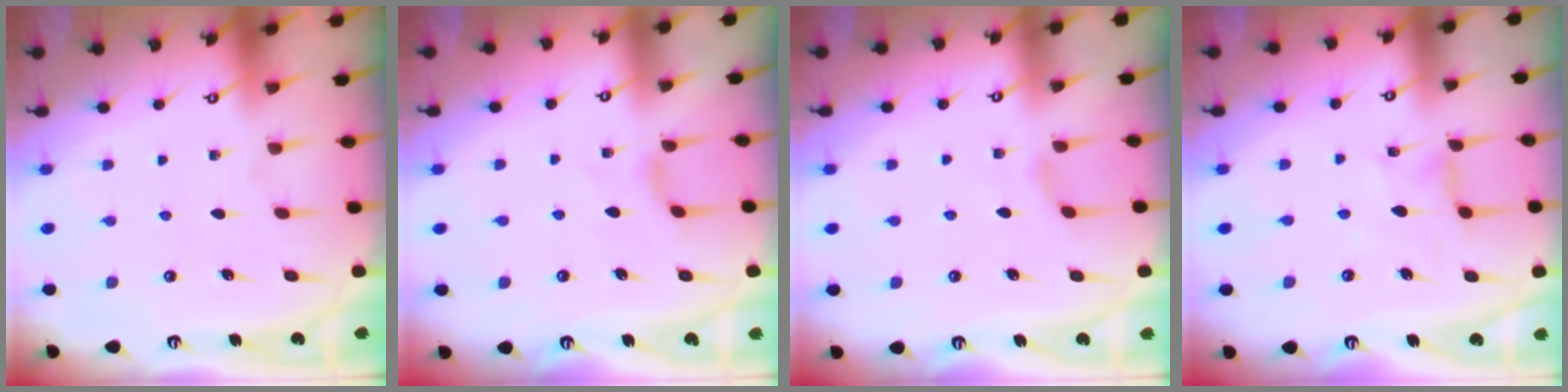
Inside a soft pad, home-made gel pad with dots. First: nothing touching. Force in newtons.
{"total": 1.1, "press": 1.1, "slide": 0.4}
{"total": 0.0}
{"total": 1.7, "press": 1.7, "slide": 0.4}